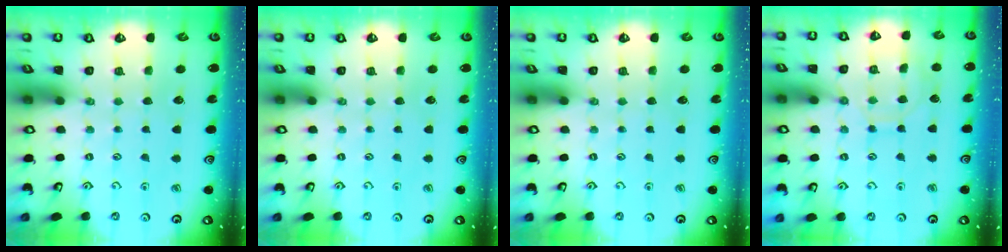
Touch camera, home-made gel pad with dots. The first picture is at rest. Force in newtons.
{"total": 0.0}
{"total": 0.0}
{"total": 9.0, "press": 9.0, "slide": 0.8}